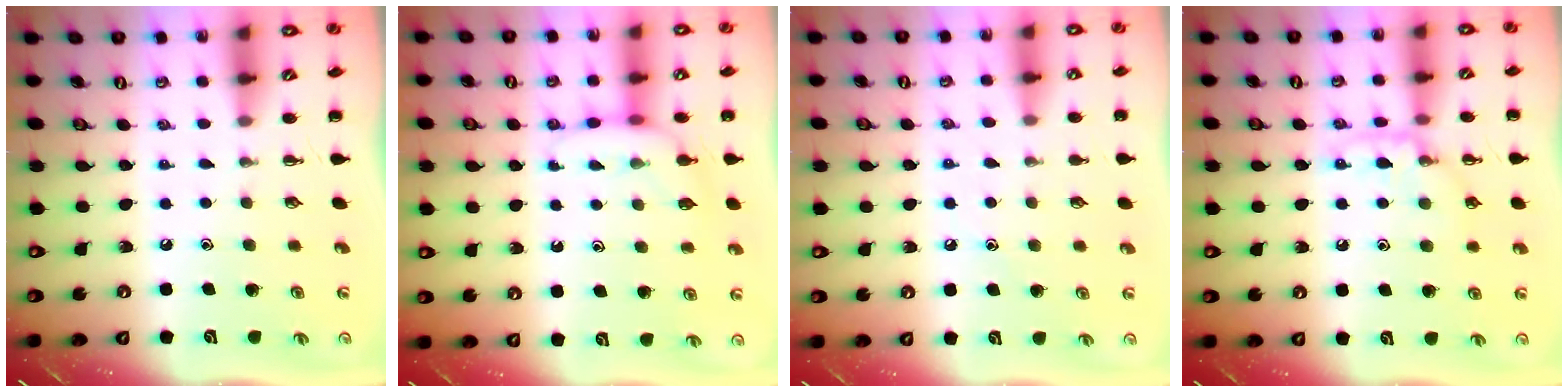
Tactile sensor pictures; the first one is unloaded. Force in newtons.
{"total": 7.8, "press": 7.7, "slide": 1.2}
{"total": 6.7, "press": 6.3, "slide": 2.1}
{"total": 10.3, "press": 10.3, "slide": 0.9}